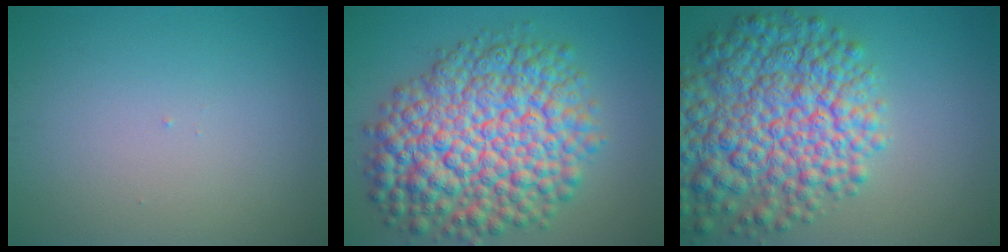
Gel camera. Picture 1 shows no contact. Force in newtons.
{"total": 12.8, "press": 12.8, "slide": 0.4}
{"total": 10.9, "press": 10.9, "slide": 0.4}